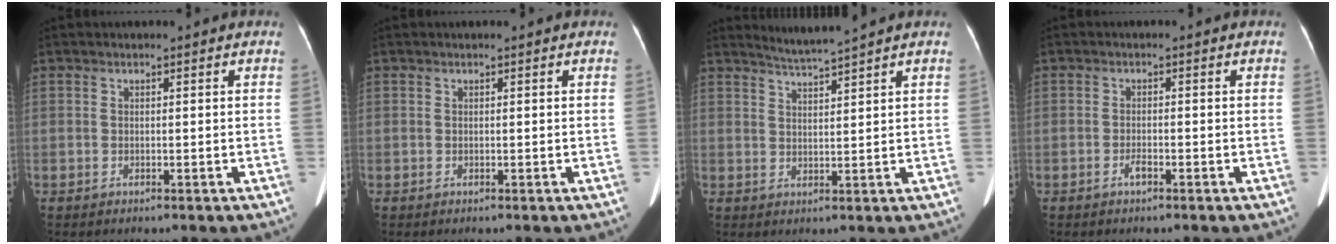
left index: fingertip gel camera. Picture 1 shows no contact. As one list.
[{"total": 0.0}, {"total": 3.4, "force": [3.0, -1.5, 0.4], "torque": [-0.013, -0.008, 0.062]}, {"total": 1.2, "force": [-0.9, 0.2, 0.8], "torque": [-0.019, -0.001, -0.014]}]